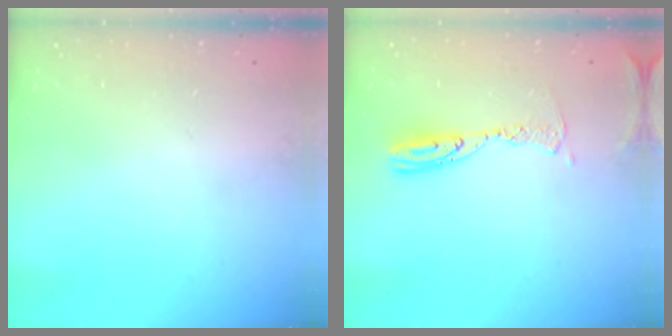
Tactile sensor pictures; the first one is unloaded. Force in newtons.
{"total": 9.5, "press": 9.4, "slide": 0.9}